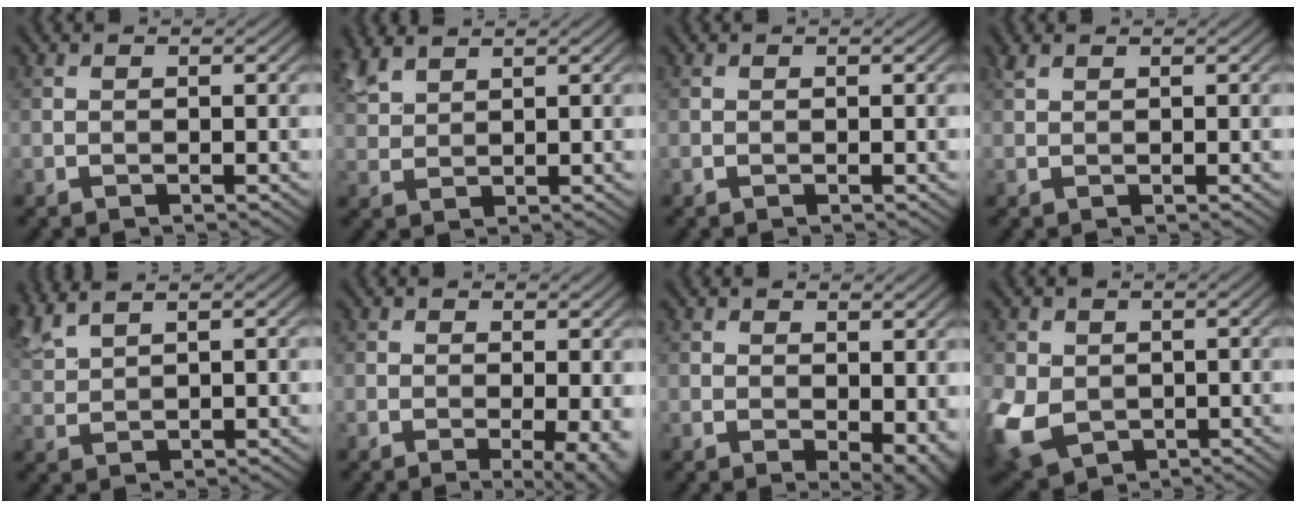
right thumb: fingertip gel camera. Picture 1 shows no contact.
{"total": 4.1, "force": [3.3, 1.3, 2.1], "torque": [-0.061, 0.014, 0.076]}
{"total": 0.0}
{"total": 1.1, "force": [0.9, 0.3, 0.6], "torque": [-0.023, 0.007, 0.022]}
{"total": 4.6, "force": [3.8, 0.7, 2.6], "torque": [-0.073, 0.021, 0.083]}
{"total": 3.7, "force": [-0.2, 0.9, 3.6], "torque": [-0.053, -0.007, -0.004]}
{"total": 5.2, "force": [0.2, 3.2, 4.1], "torque": [-0.056, -0.016, 0.016]}
{"total": 8.1, "force": [-0.8, 6.4, 4.9], "torque": [-0.153, -0.017, -0.020]}